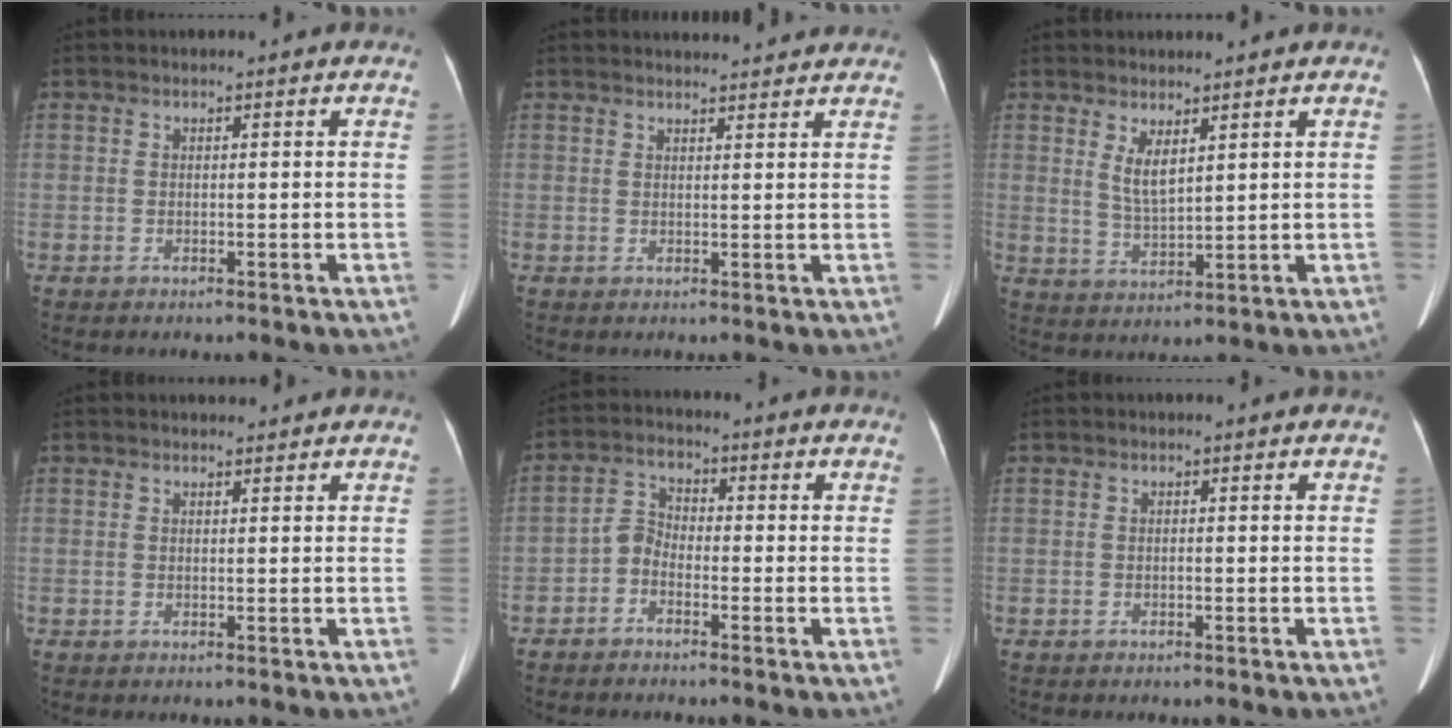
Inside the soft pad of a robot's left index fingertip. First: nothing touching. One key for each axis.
{"total": 6.8, "fx": 6.5, "fy": 0.9, "fz": 1.4, "tx": -0.013, "ty": 0.020, "tz": 0.069}
{"total": 3.8, "fx": 2.1, "fy": 1.0, "fz": 3.0, "tx": -0.062, "ty": -0.010, "tz": 0.049}
{"total": 1.6, "fx": 1.4, "fy": 0.5, "fz": 0.3, "tx": -0.006, "ty": 0.008, "tz": 0.022}
{"total": 3.0, "fx": -1.8, "fy": 1.9, "fz": 1.4, "tx": -0.026, "ty": 0.004, "tz": -0.042}
{"total": 0.0}